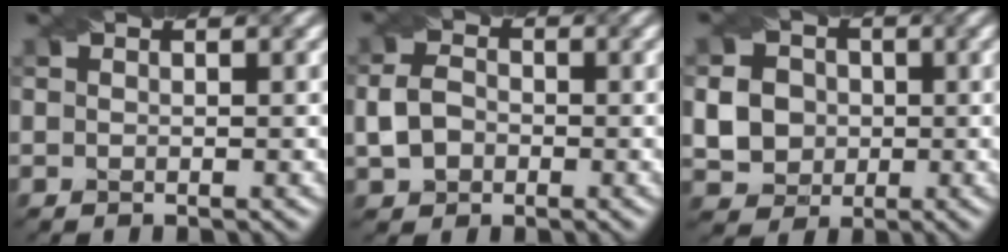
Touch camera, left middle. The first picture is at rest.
{"total": 3.0, "force": [-0.8, 2.4, 1.6], "torque": [-0.041, 0.001, -0.014]}
{"total": 5.1, "force": [-0.3, 4.6, 2.2], "torque": [-0.048, 0.002, -0.014]}